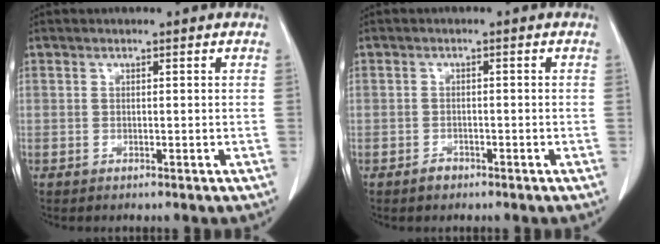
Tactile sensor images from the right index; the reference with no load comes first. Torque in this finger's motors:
{"motor_torque": [-0.31, -0.19, -0.12, -0.05]}